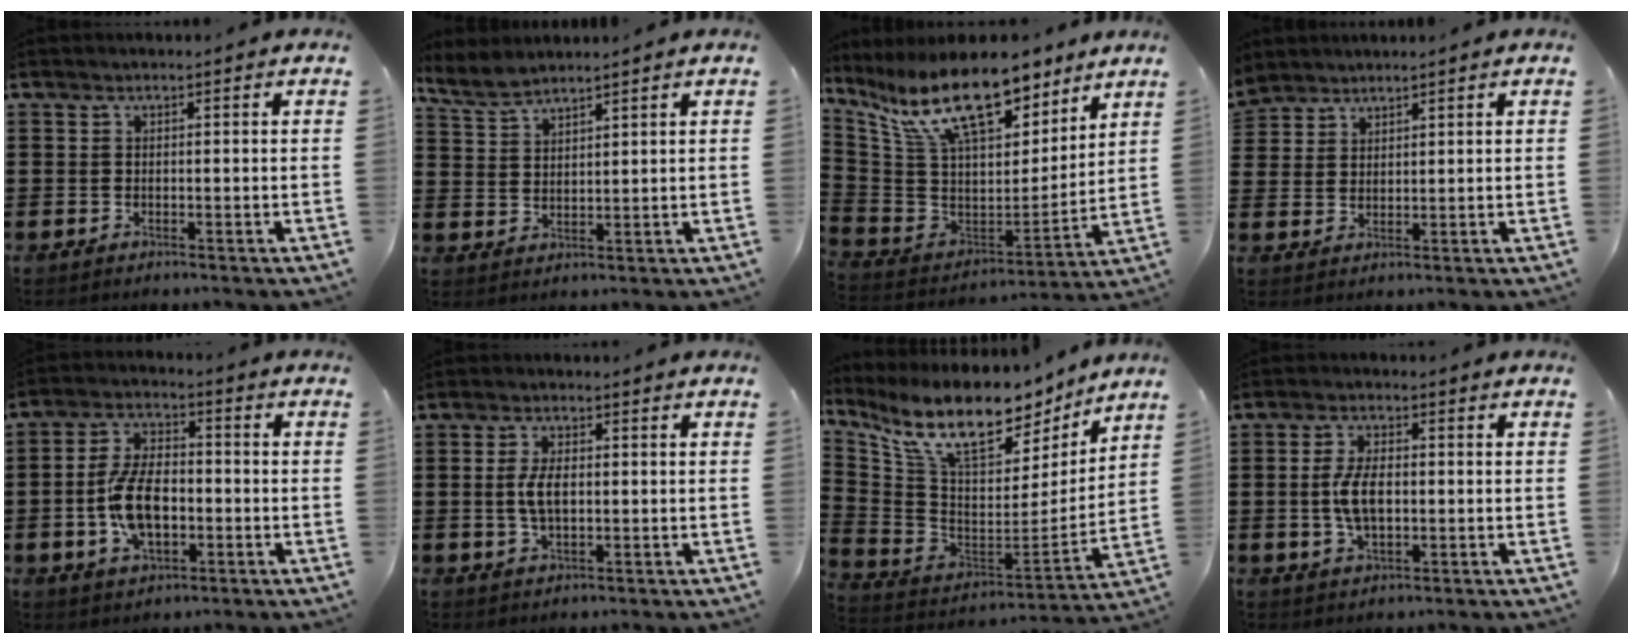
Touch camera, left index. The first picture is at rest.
{"total": 4.1, "force": [3.8, 1.0, 1.3], "torque": [-0.040, -0.008, 0.070]}
{"total": 16.4, "force": [11.6, 5.3, 10.4], "torque": [-0.241, -0.069, 0.203]}
{"total": 3.1, "force": [2.7, 1.4, -0.4], "torque": [-0.005, 0.001, 0.054]}
{"total": 9.4, "force": [-1.9, 5.1, 7.6], "torque": [-0.173, 0.006, -0.040]}
{"total": 4.3, "force": [0.2, 2.0, 3.8], "torque": [-0.092, 0.000, -0.003]}
{"total": 13.4, "force": [9.4, 4.5, 8.4], "torque": [-0.181, -0.059, 0.163]}
{"total": 5.9, "force": [-0.1, 2.9, 5.2], "torque": [-0.119, 0.001, -0.008]}